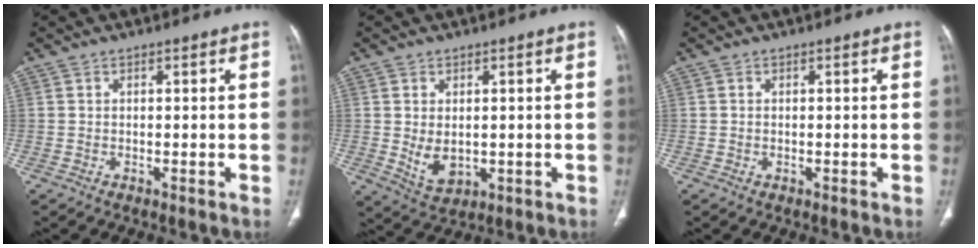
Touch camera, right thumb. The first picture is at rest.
{"total": 5.5, "force": [-0.1, 3.7, 4.1], "torque": [-0.064, -0.012, 0.017]}
{"total": 0.0}